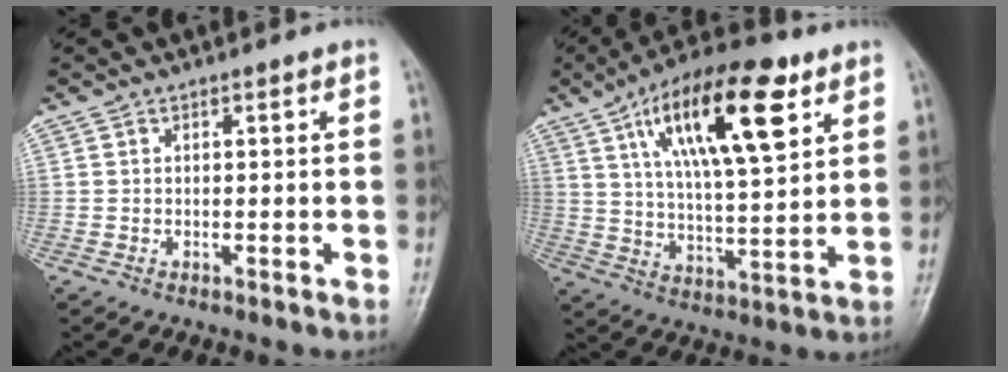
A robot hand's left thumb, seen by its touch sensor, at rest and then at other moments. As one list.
[{"total": 20.2, "force": [9.1, 7.1, 16.6], "torque": [-0.254, -0.021, 0.152]}]